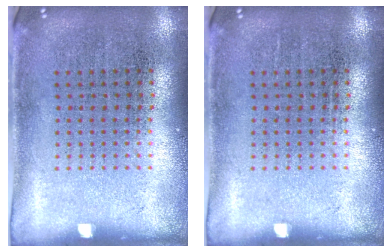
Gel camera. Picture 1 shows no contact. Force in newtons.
{"total": 0.0}